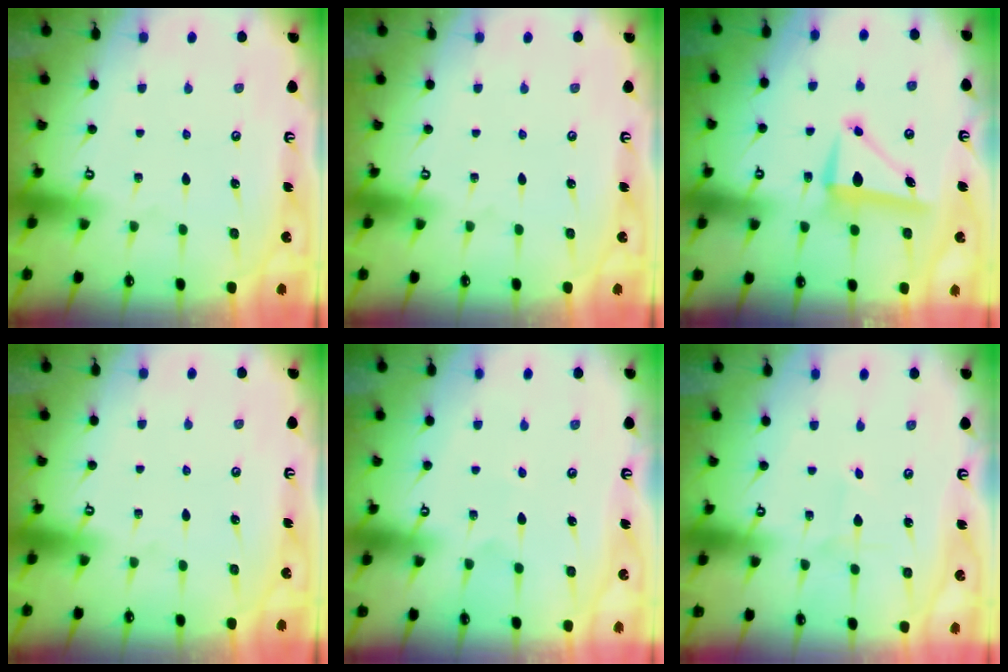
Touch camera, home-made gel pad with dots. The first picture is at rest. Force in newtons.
{"total": 0.0}
{"total": 7.9, "press": 7.9, "slide": 0.8}
{"total": 0.0}
{"total": 3.2, "press": 3.2, "slide": 0.4}
{"total": 0.8, "press": 0.8, "slide": 0.0}